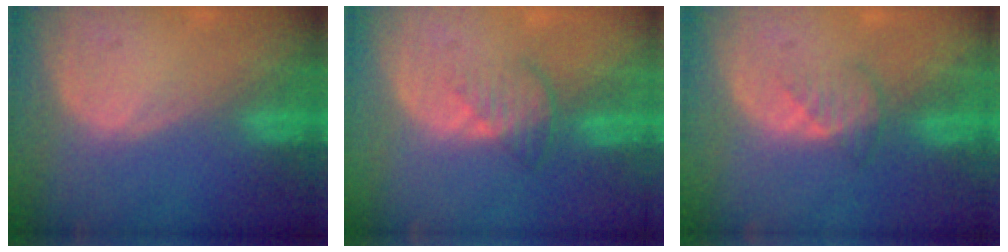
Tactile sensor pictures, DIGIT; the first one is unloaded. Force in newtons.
{"total": 3.5, "press": 3.1, "slide": 1.7}
{"total": 2.5, "press": 2.5, "slide": 0.3}